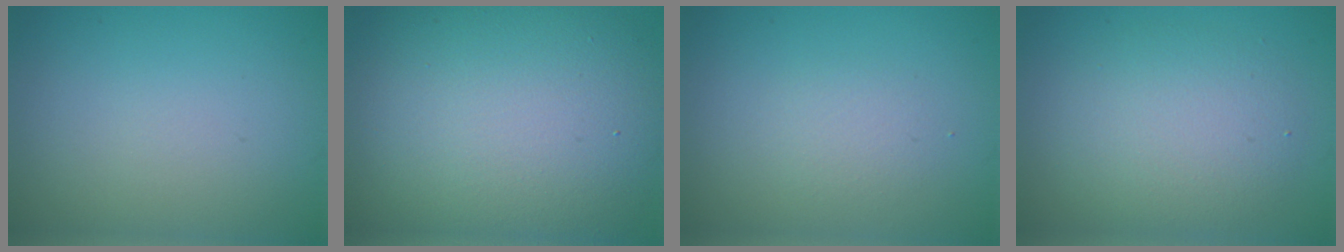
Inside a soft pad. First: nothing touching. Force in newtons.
{"total": 14.7, "press": 14.6, "slide": 0.8}
{"total": 1.3, "press": 1.3, "slide": 0.1}
{"total": 4.3, "press": 4.3, "slide": 0.2}